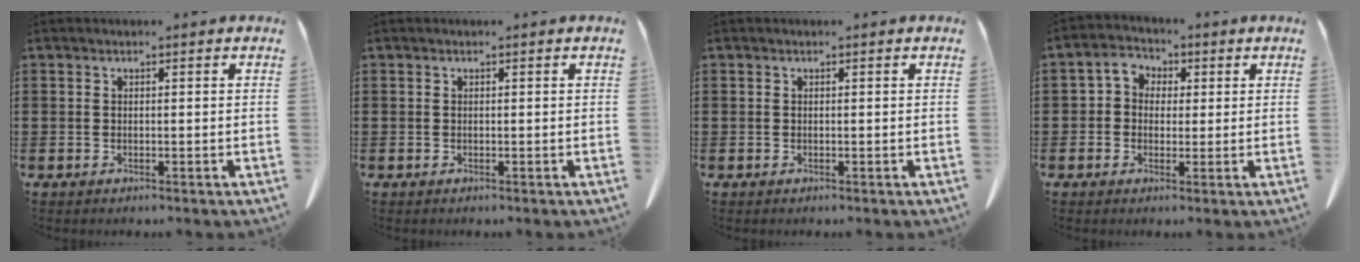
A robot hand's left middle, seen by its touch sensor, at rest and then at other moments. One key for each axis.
{"total": 0.0}
{"total": 0.0}
{"total": 3.4, "fx": 0.6, "fy": 3.1, "fz": 1.4, "tx": -0.042, "ty": 0.012, "tz": 0.007}